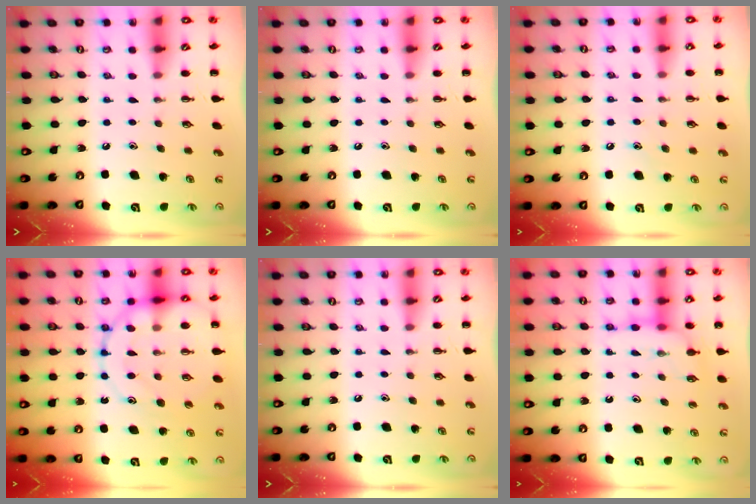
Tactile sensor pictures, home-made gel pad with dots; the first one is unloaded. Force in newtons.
{"total": 0.0}
{"total": 7.4, "press": 7.2, "slide": 1.9}
{"total": 18.3, "press": 18.2, "slide": 2.1}
{"total": 0.0}
{"total": 9.7, "press": 9.7, "slide": 0.8}